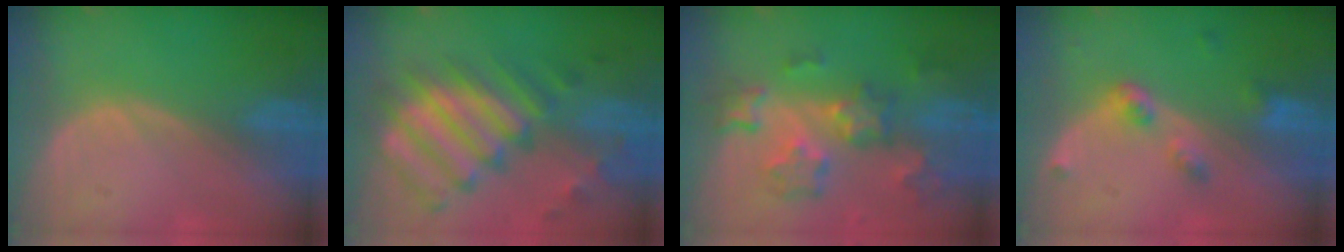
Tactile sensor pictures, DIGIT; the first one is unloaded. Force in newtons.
{"total": 12.0, "press": 10.4, "slide": 6.0}
{"total": 9.2, "press": 8.1, "slide": 4.3}
{"total": 4.3, "press": 3.9, "slide": 1.8}